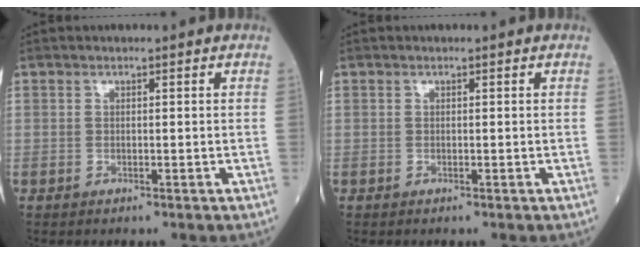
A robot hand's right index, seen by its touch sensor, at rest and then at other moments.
{"total": 0.0}